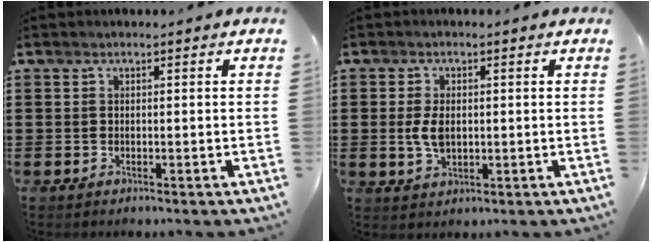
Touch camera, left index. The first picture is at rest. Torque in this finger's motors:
{"motor_torque": [1.02, 0.58, 0.50, 0.10]}